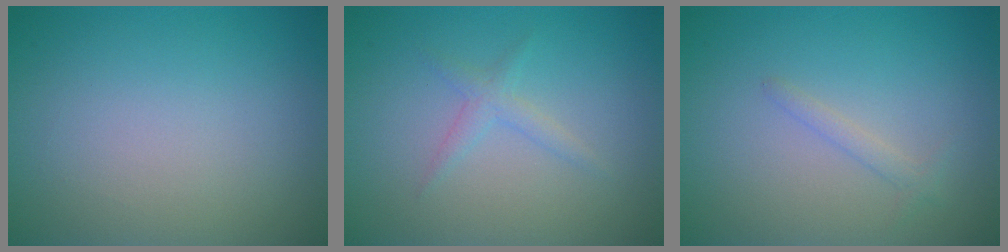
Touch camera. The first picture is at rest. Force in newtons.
{"total": 1.3, "press": 1.3, "slide": 0.0}
{"total": 1.1, "press": 1.1, "slide": 0.1}